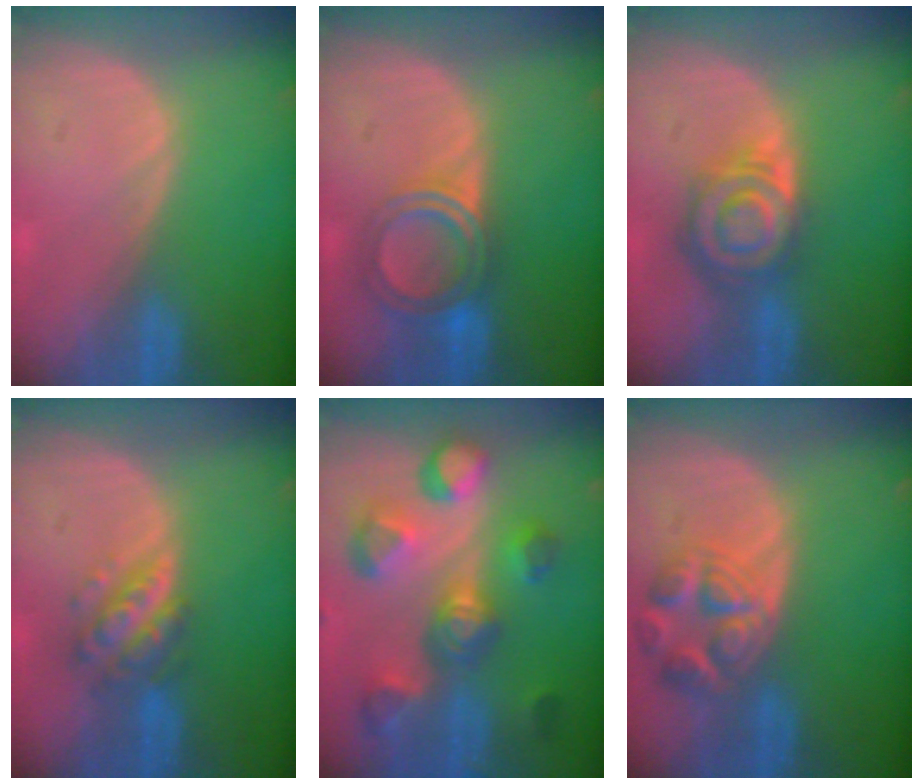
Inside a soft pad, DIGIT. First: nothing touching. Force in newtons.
{"total": 6.0, "press": 5.6, "slide": 2.0}
{"total": 8.1, "press": 7.1, "slide": 3.9}
{"total": 5.9, "press": 5.3, "slide": 2.6}
{"total": 11.1, "press": 10.0, "slide": 4.8}
{"total": 7.7, "press": 6.8, "slide": 3.5}